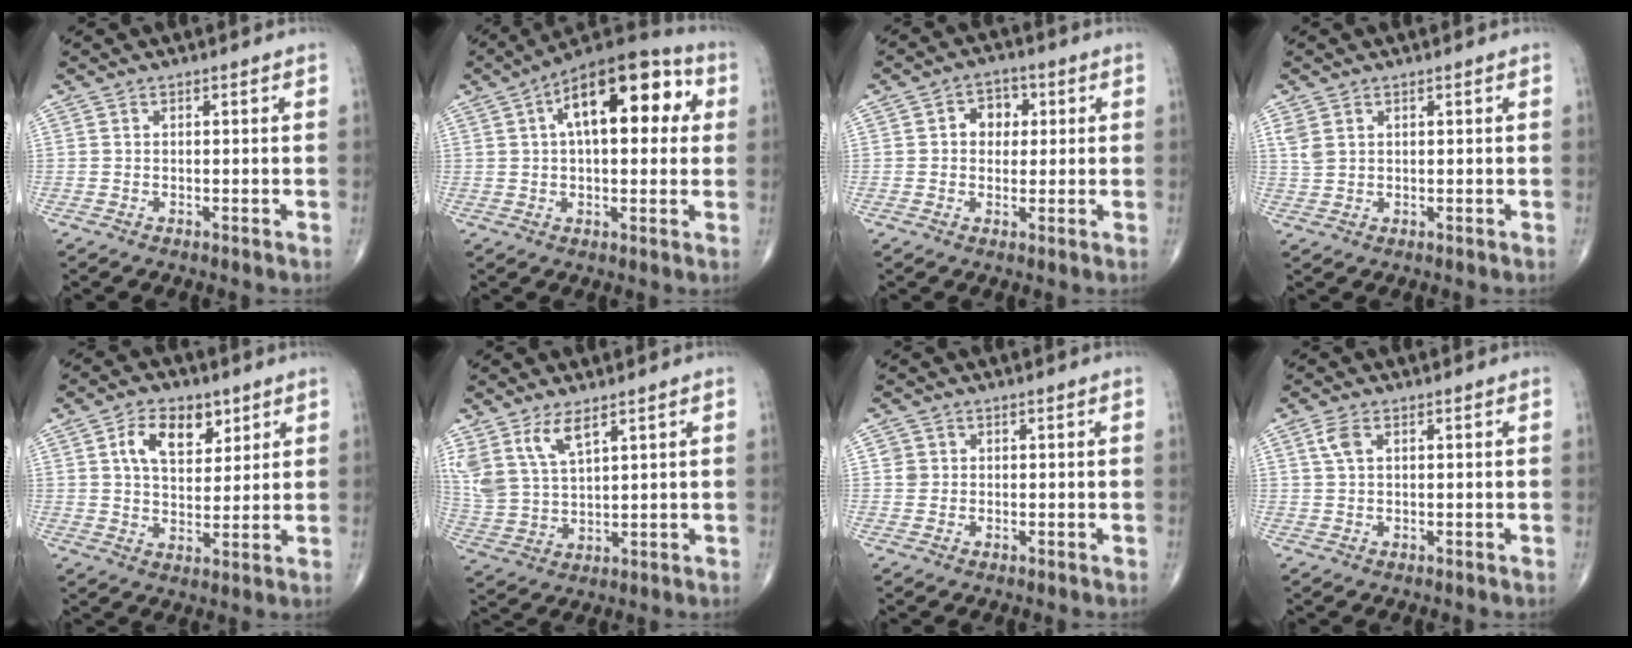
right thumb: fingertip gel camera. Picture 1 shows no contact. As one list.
[{"total": 19.2, "force": [5.0, 9.2, 16.0], "torque": [-0.208, 0.028, 0.066]}, {"total": 5.3, "force": [1.0, 4.3, 3.1], "torque": [-0.013, 0.007, 0.009]}, {"total": 2.6, "force": [1.3, 1.8, 1.5], "torque": [-0.031, 0.001, 0.037]}, {"total": 9.5, "force": [4.1, 5.8, 6.3], "torque": [-0.081, -0.013, 0.070]}, {"total": 9.5, "force": [5.8, 4.1, 6.3], "torque": [-0.129, -0.021, 0.131]}, {"total": 1.8, "force": [0.4, 1.8, 0.3], "torque": [0.006, 0.001, 0.005]}, {"total": 2.9, "force": [1.1, 1.5, 2.2], "torque": [-0.052, 0.010, 0.024]}]